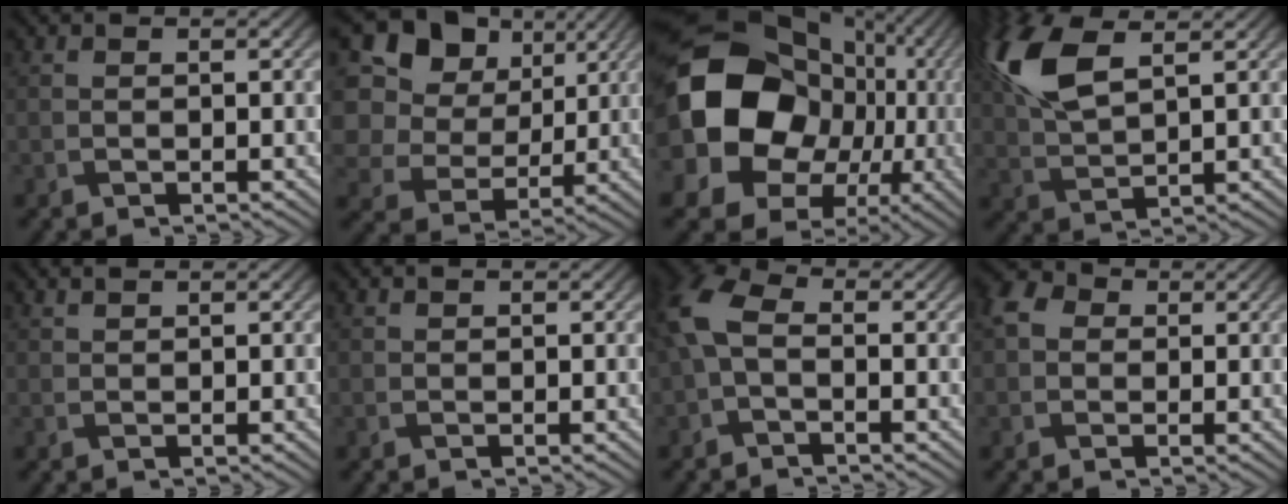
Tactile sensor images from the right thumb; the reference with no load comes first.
{"total": 13.7, "force": [4.8, 11.0, 6.7], "torque": [-0.199, 0.033, 0.088]}
{"total": 23.1, "force": [1.5, 19.8, 11.7], "torque": [-0.266, -0.051, 0.038]}
{"total": 10.1, "force": [4.3, 4.4, 8.0], "torque": [-0.211, 0.020, 0.085]}
{"total": 0.9, "force": [0.9, 0.0, 0.3], "torque": [-0.011, 0.004, 0.020]}
{"total": 0.0}
{"total": 5.7, "force": [-0.6, 3.3, 4.6], "torque": [-0.119, 0.013, -0.029]}
{"total": 3.3, "force": [0.3, 2.8, 1.7], "torque": [-0.043, 0.005, -0.005]}